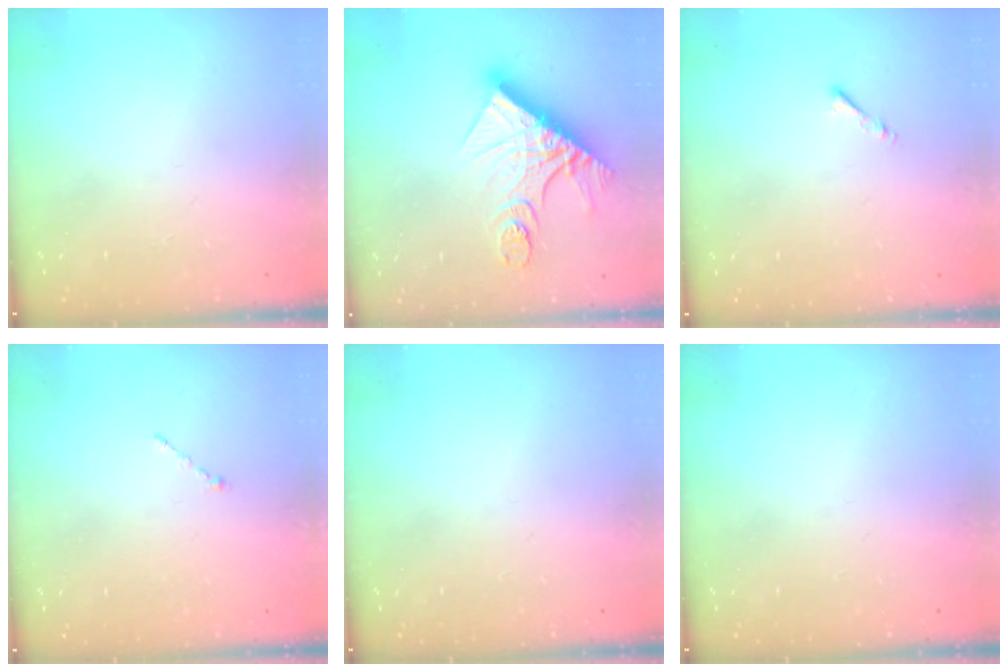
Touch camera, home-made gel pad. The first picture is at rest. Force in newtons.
{"total": 16.2, "press": 16.2, "slide": 1.7}
{"total": 0.8, "press": 0.7, "slide": 0.3}
{"total": 1.0, "press": 0.9, "slide": 0.3}
{"total": 0.0}
{"total": 0.0}